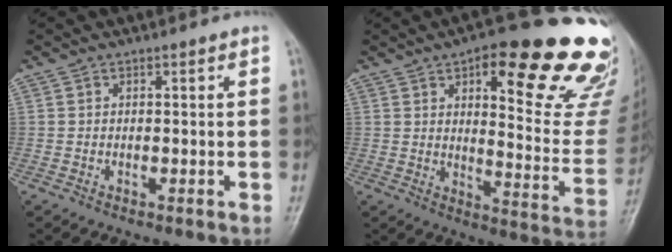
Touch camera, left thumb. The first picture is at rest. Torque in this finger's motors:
{"motor_torque": [1.46, 1.37, 1.42, -1.36, 0.08]}